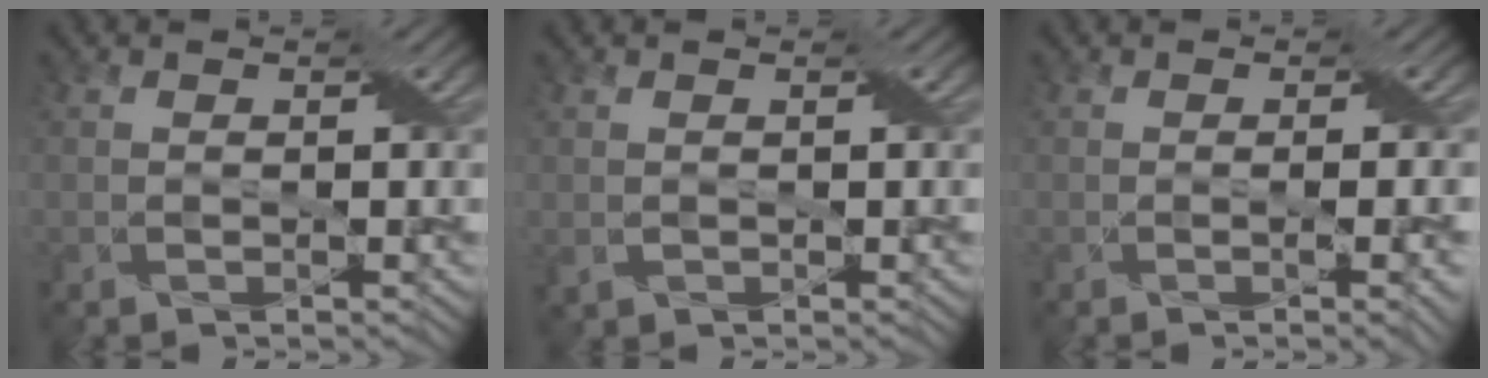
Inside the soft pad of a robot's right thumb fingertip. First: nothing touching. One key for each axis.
{"total": 0.8, "fx": 0.1, "fy": 0.6, "fz": 0.4, "tx": -0.015, "ty": -0.002, "tz": 0.008}
{"total": 3.4, "fx": -0.3, "fy": 0.6, "fz": 3.3, "tx": -0.049, "ty": 0.005, "tz": -0.005}